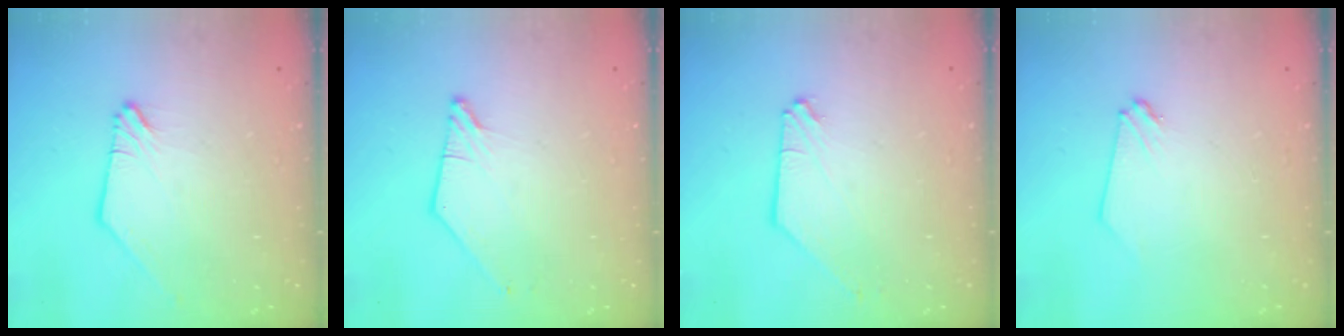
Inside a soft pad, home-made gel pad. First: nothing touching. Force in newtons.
{"total": 1.0, "press": 1.0, "slide": 0.1}
{"total": 0.0}
{"total": 0.0}